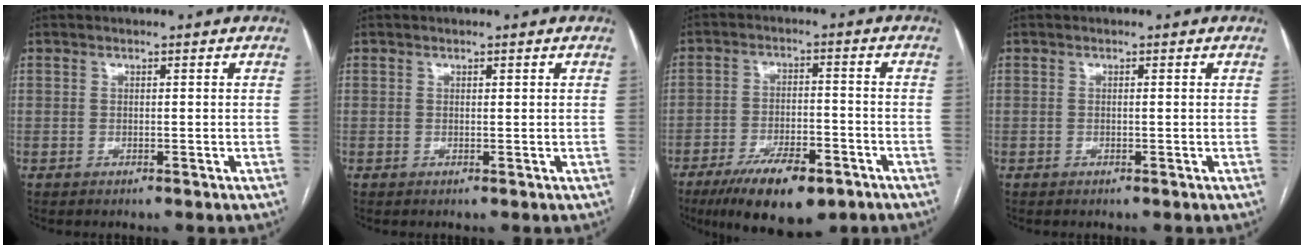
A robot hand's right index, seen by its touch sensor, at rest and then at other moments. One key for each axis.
{"total": 0.0}
{"total": 12.3, "fx": -7.9, "fy": 4.1, "fz": 8.5, "tx": -0.141, "ty": -0.010, "tz": -0.126}
{"total": 0.0}